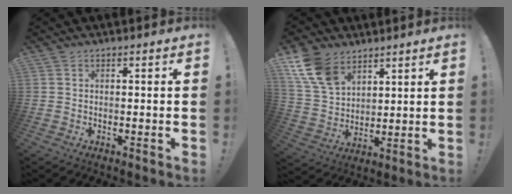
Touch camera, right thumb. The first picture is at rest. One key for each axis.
{"total": 13.5, "fx": 8.5, "fy": 8.2, "fz": 6.5, "tx": -0.136, "ty": -0.040, "tz": 0.167}